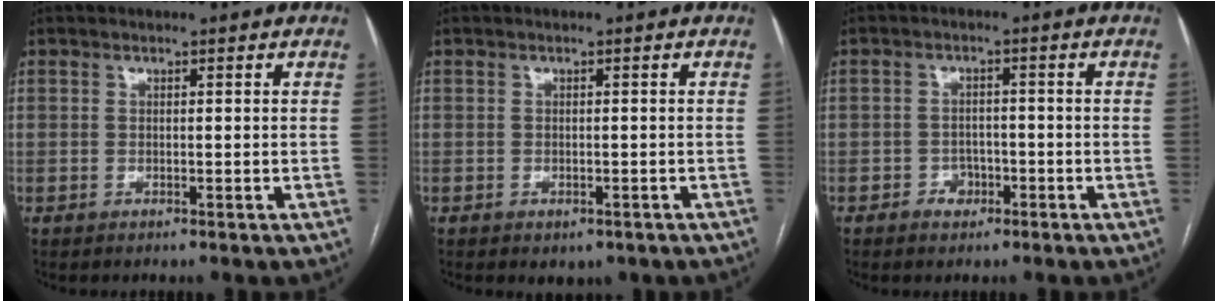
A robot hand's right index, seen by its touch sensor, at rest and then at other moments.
{"total": 2.6, "force": [-1.7, 1.6, 1.2], "torque": [-0.009, -0.001, -0.012]}
{"total": 2.9, "force": [-1.5, 2.2, 1.2], "torque": [-0.010, 0.008, -0.020]}